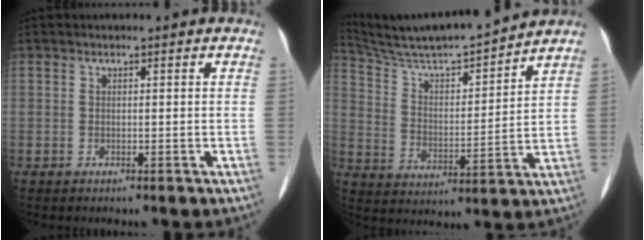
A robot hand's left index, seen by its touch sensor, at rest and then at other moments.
{"total": 15.2, "force": [14.3, -0.1, 5.4], "torque": [-0.105, 0.001, 0.245]}